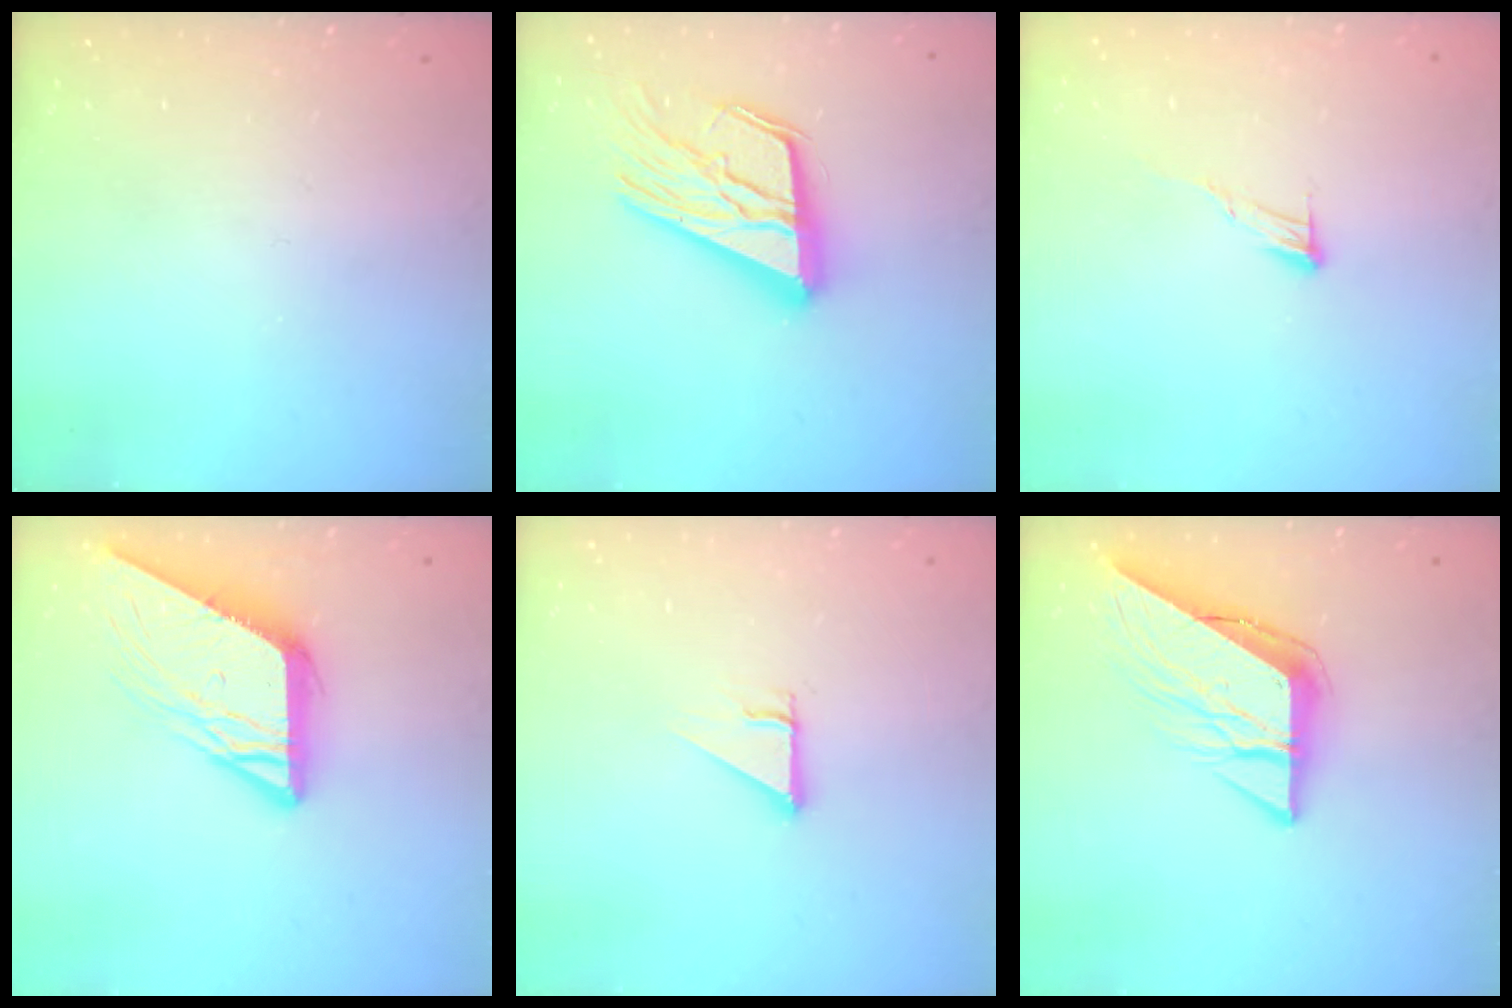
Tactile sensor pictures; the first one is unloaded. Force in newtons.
{"total": 20.9, "press": 20.8, "slide": 2.2}
{"total": 6.1, "press": 6.1, "slide": 0.3}
{"total": 10.6, "press": 10.5, "slide": 1.1}
{"total": 2.5, "press": 2.5, "slide": 0.1}
{"total": 11.6, "press": 11.5, "slide": 1.4}